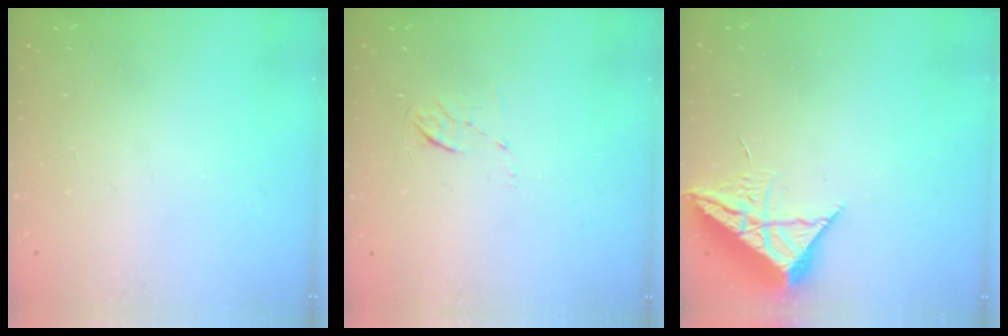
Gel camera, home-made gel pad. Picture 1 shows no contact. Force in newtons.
{"total": 4.0, "press": 3.7, "slide": 1.4}
{"total": 10.0, "press": 9.9, "slide": 0.8}